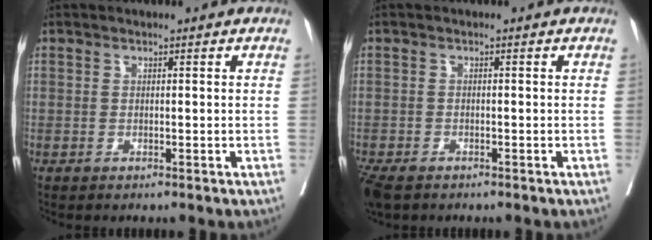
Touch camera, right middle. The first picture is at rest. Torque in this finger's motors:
{"motor_torque": [0.38, -0.32, 0.01, 0.04]}